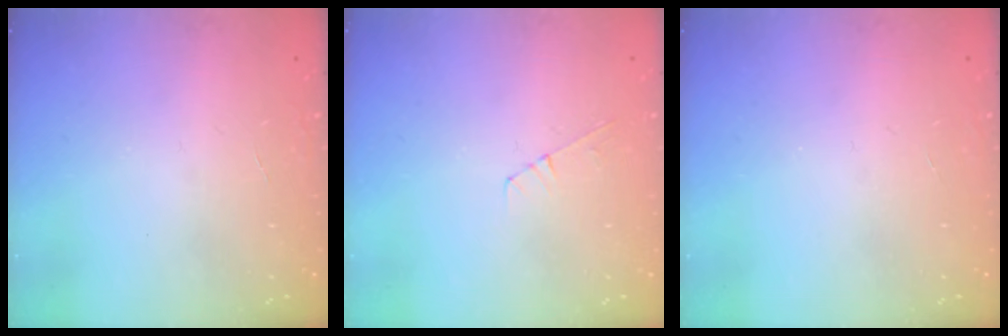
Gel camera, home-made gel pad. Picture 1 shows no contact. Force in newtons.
{"total": 5.3, "press": 5.2, "slide": 0.5}
{"total": 0.0}